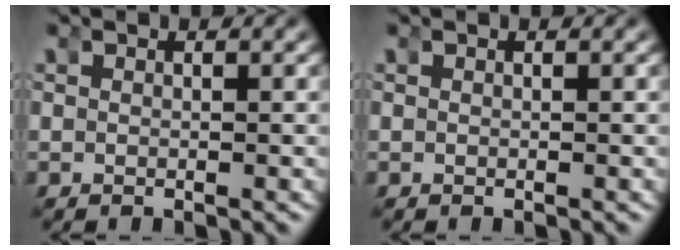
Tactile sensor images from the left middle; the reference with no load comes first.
{"total": 0.0}